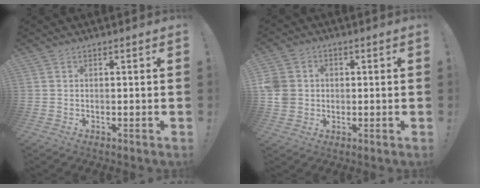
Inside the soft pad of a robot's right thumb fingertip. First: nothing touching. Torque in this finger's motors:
{"motor_torque": [1.03, 1.21, 0.79, -0.11, 0.00]}